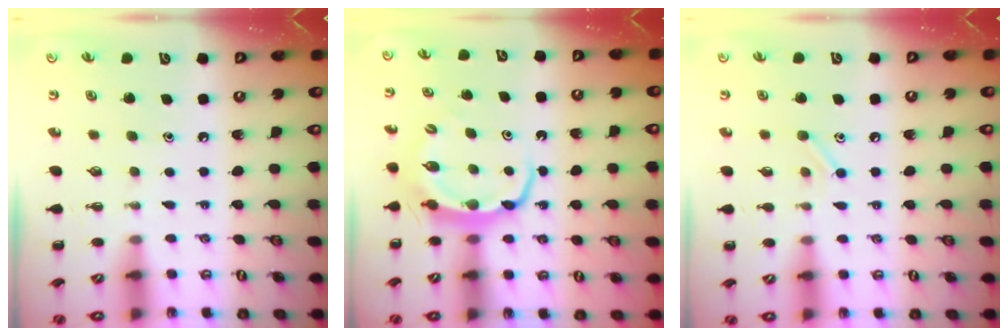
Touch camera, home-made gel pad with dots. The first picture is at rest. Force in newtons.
{"total": 5.9, "press": 5.9, "slide": 0.5}
{"total": 7.1, "press": 6.9, "slide": 1.3}